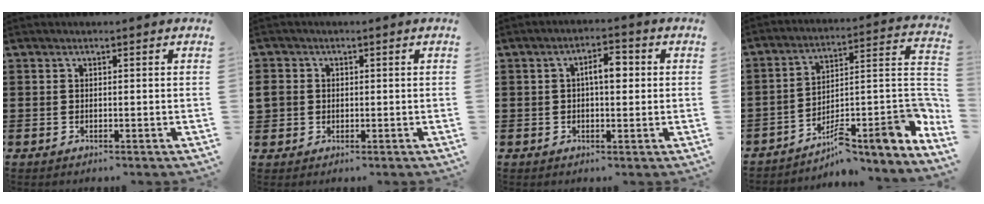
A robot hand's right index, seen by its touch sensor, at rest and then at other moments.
{"total": 2.2, "force": [0.1, 2.1, 0.6], "torque": [-0.020, 0.009, 0.000]}
{"total": 4.3, "force": [0.4, 1.7, 4.0], "torque": [-0.061, 0.002, 0.000]}
{"total": 9.8, "force": [-4.7, 2.6, 8.2], "torque": [-0.111, -0.015, -0.086]}